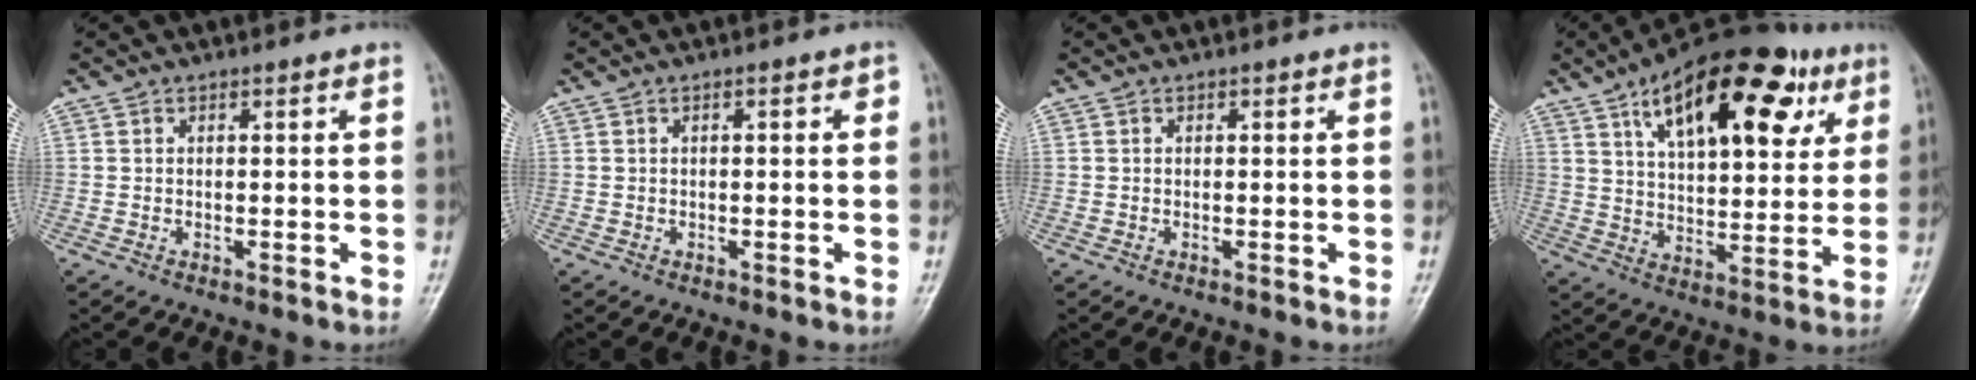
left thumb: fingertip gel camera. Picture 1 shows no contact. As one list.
[{"total": 1.3, "force": [0.2, 0.5, 1.1], "torque": [-0.012, 0.003, 0.001]}, {"total": 0.0}, {"total": 24.8, "force": [11.6, 11.4, 18.7], "torque": [-0.248, -0.009, 0.180]}]